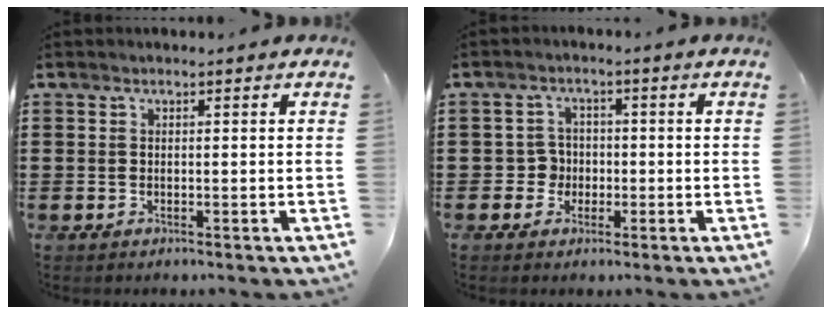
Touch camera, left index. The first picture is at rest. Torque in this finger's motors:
{"motor_torque": [-0.40, 0.60, 0.02, -0.01]}